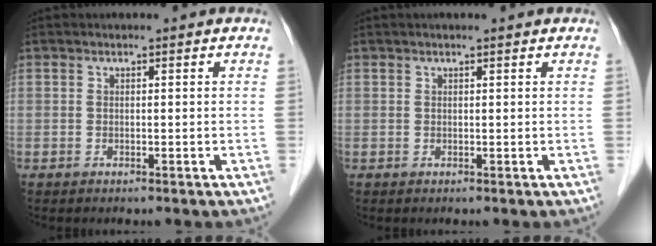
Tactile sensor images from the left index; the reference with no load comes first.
{"total": 1.5, "force": [1.2, -0.1, 0.9], "torque": [-0.010, 0.013, 0.019]}